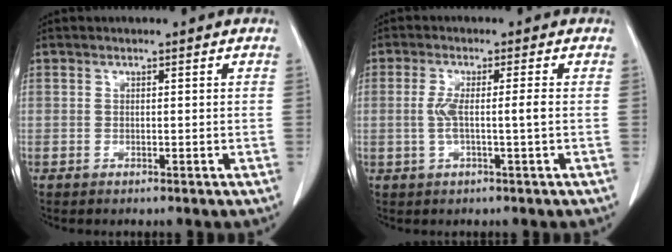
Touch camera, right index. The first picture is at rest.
{"total": 4.0, "force": [-0.4, -0.1, 4.0], "torque": [-0.084, 0.002, -0.004]}